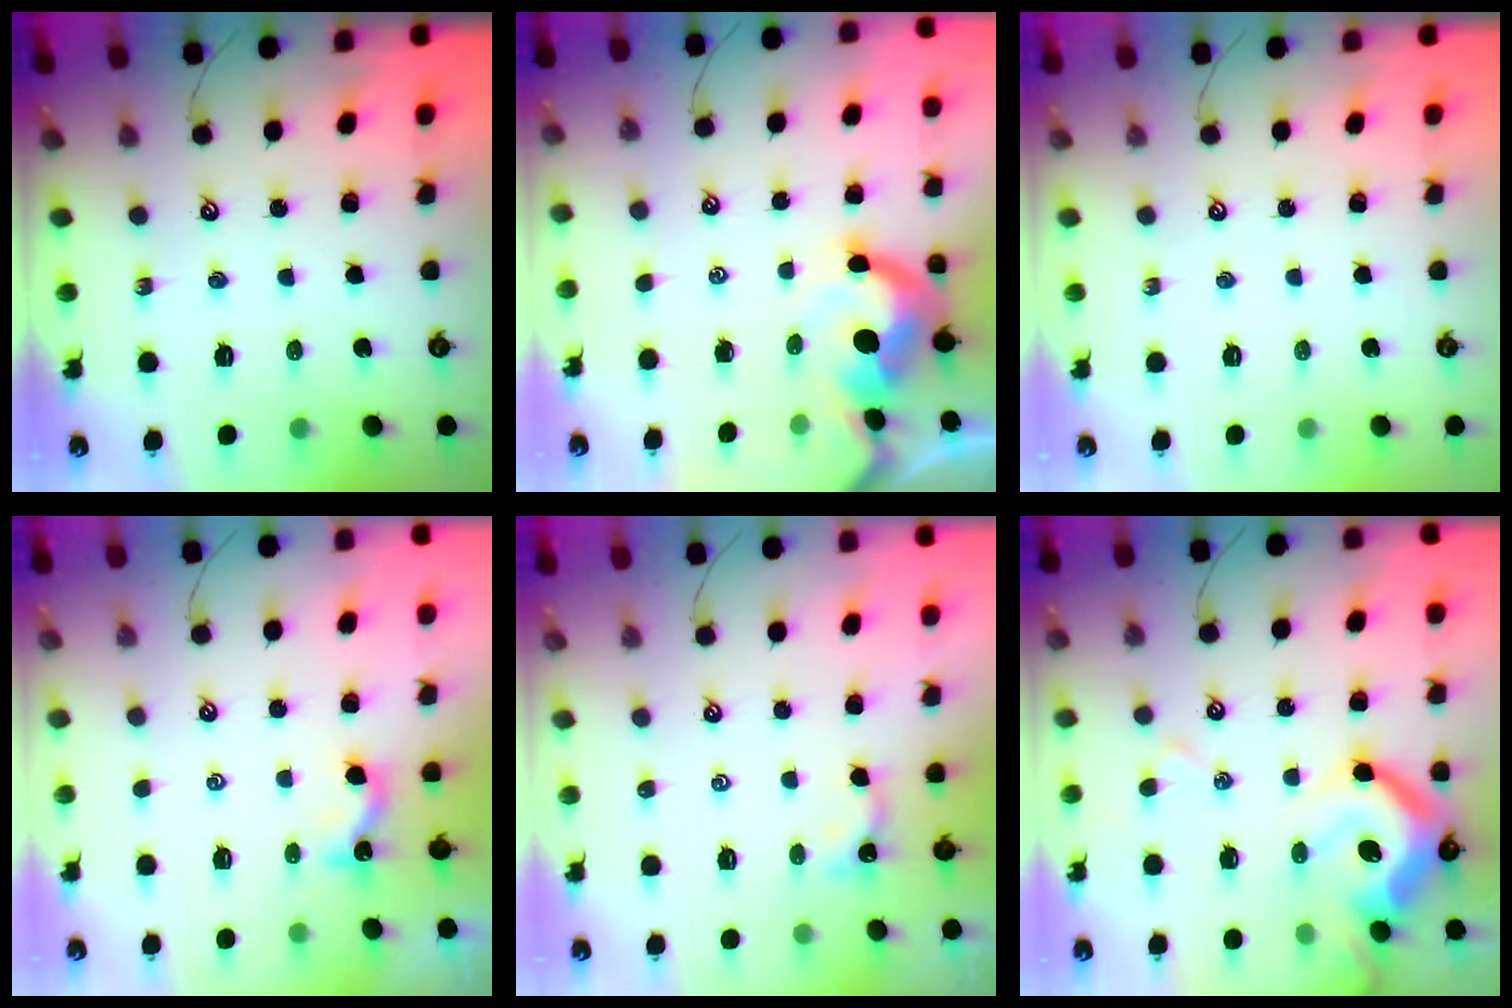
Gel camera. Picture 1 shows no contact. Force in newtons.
{"total": 9.1, "press": 9.0, "slide": 1.3}
{"total": 0.0}
{"total": 1.7, "press": 1.7, "slide": 0.2}
{"total": 1.6, "press": 1.5, "slide": 0.5}
{"total": 17.3, "press": 17.1, "slide": 2.5}